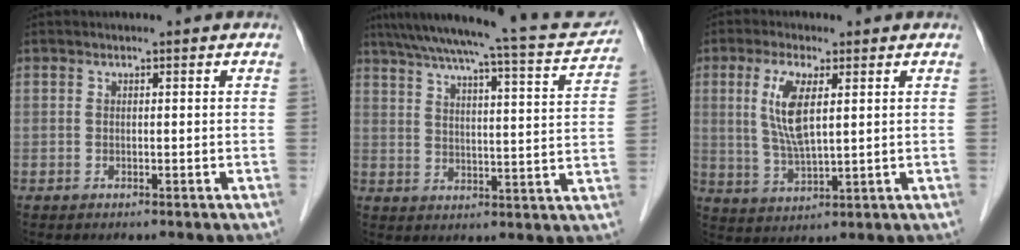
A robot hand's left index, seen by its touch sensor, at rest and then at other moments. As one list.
[{"total": 20.5, "force": [18.1, 1.5, 9.6], "torque": [-0.149, 0.000, 0.232]}, {"total": 7.3, "force": [2.1, 1.5, 6.8], "torque": [-0.148, -0.001, 0.044]}]